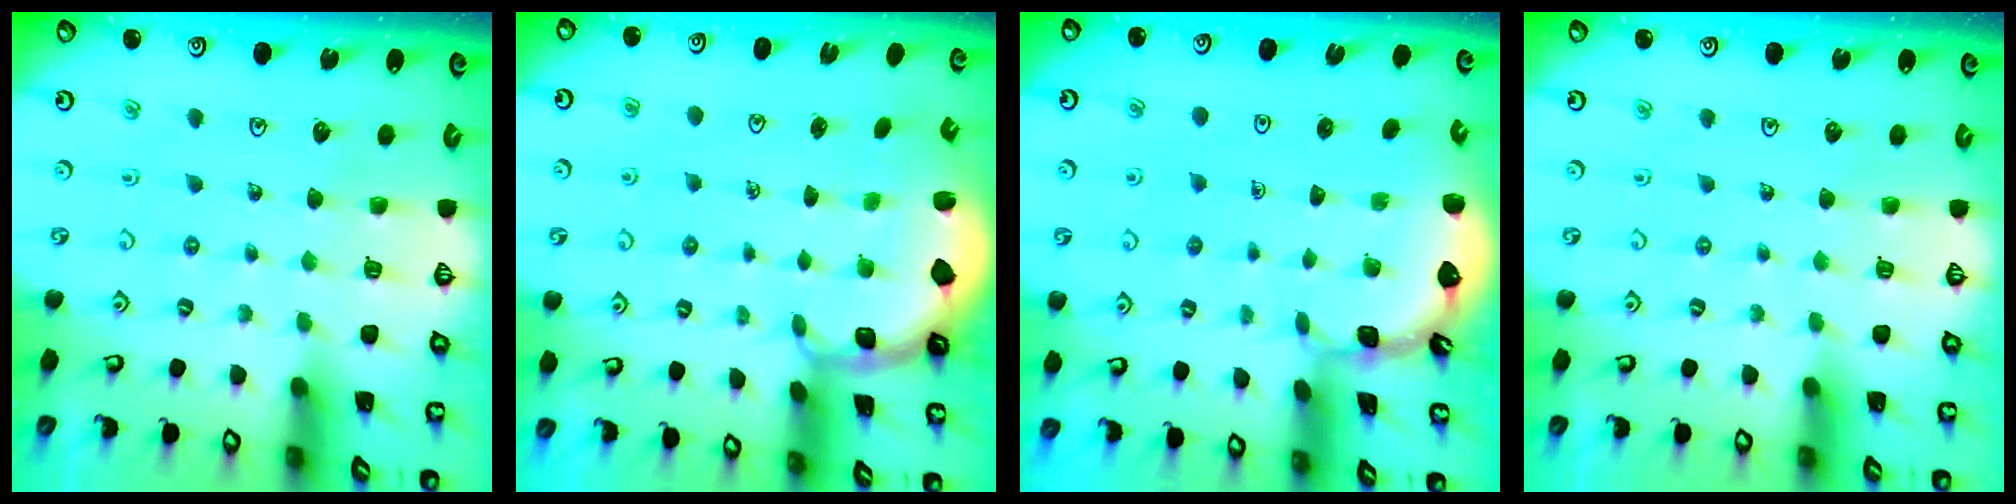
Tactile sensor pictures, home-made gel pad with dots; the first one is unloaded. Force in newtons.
{"total": 2.4, "press": 1.1, "slide": 2.1}
{"total": 0.9, "press": 0.9, "slide": 0.2}
{"total": 0.0}